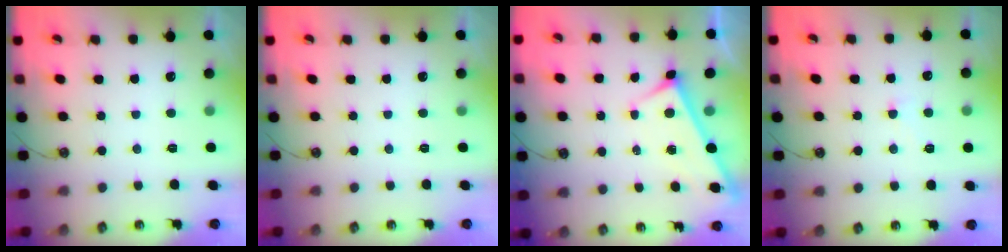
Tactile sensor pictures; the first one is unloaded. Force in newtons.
{"total": 0.0}
{"total": 2.9, "press": 2.9, "slide": 0.3}
{"total": 2.1, "press": 2.0, "slide": 0.5}